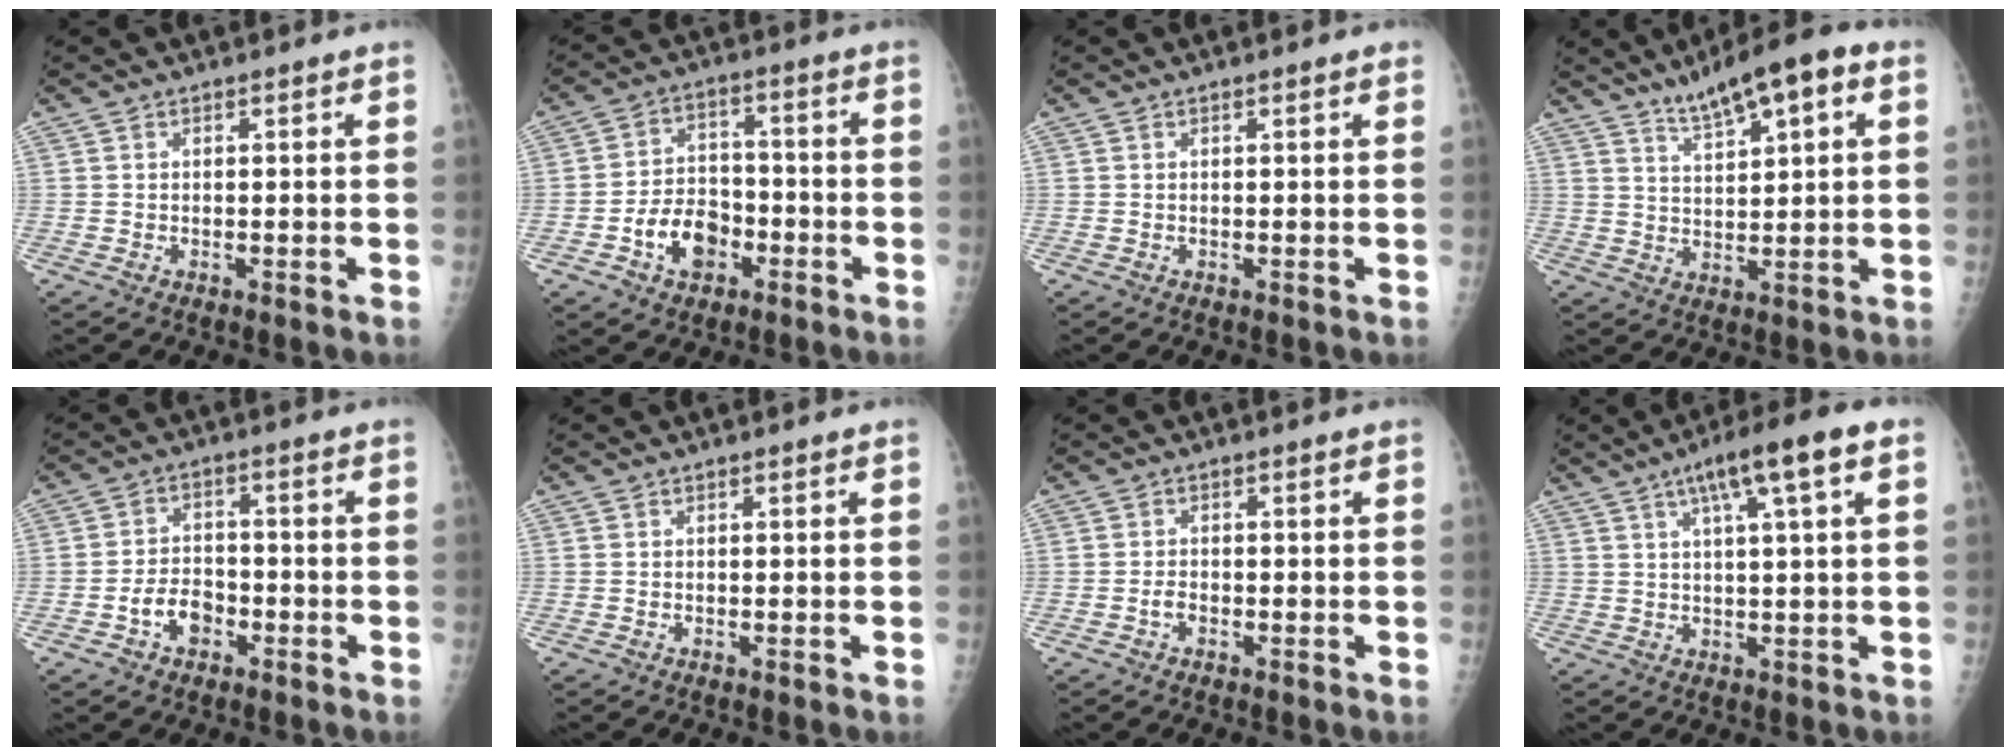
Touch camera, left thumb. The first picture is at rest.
{"total": 9.1, "force": [-3.9, 6.4, 5.2], "torque": [-0.060, 0.032, -0.067]}
{"total": 0.5, "force": [0.2, 0.0, 0.5], "torque": [-0.009, 0.001, 0.001]}
{"total": 10.4, "force": [5.7, 2.6, 8.4], "torque": [-0.119, -0.004, 0.089]}
{"total": 5.7, "force": [-2.7, 3.9, 3.2], "torque": [-0.040, 0.029, -0.048]}
{"total": 0.0}
{"total": 1.5, "force": [-0.8, 0.9, 0.9], "torque": [-0.013, 0.008, -0.016]}
{"total": 9.8, "force": [4.4, 0.9, 8.8], "torque": [-0.147, 0.012, 0.065]}